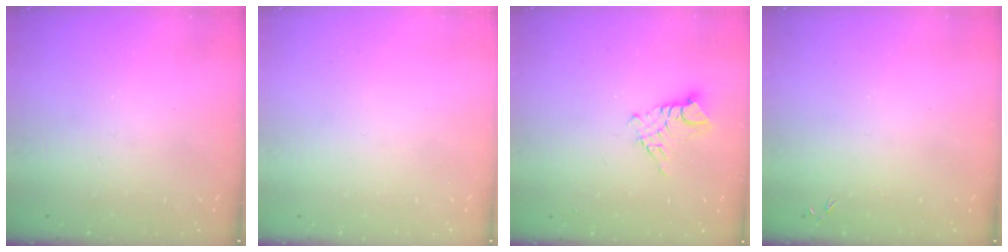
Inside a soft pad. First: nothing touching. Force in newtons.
{"total": 0.0}
{"total": 6.7, "press": 6.7, "slide": 0.6}
{"total": 0.0}